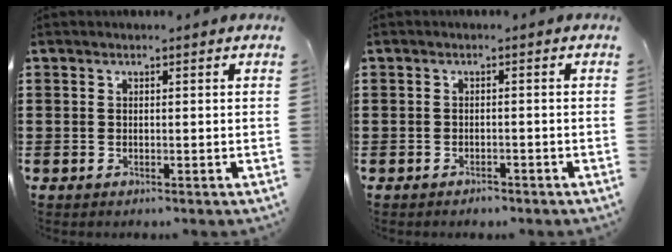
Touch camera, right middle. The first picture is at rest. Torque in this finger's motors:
{"motor_torque": [-0.29, 0.14, 0.06, -0.01]}